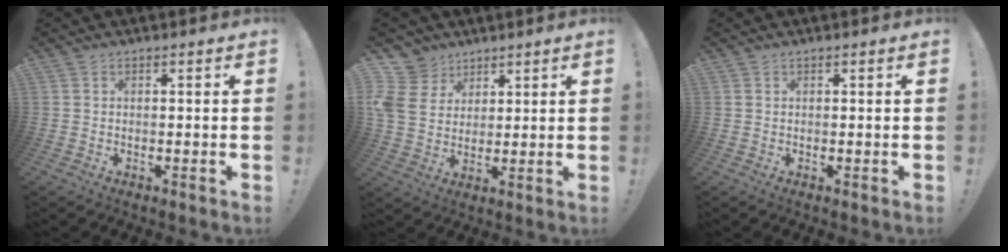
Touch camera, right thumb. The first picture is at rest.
{"total": 10.1, "force": [4.4, 8.4, 3.3], "torque": [-0.070, -0.026, 0.091]}
{"total": 0.0}